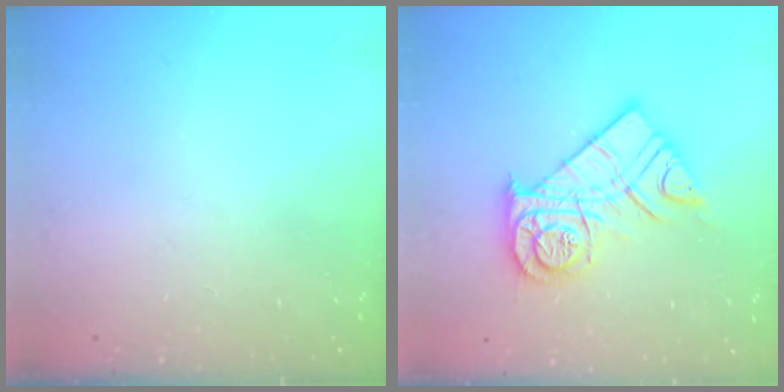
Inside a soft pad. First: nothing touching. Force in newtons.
{"total": 16.2, "press": 16.1, "slide": 1.6}